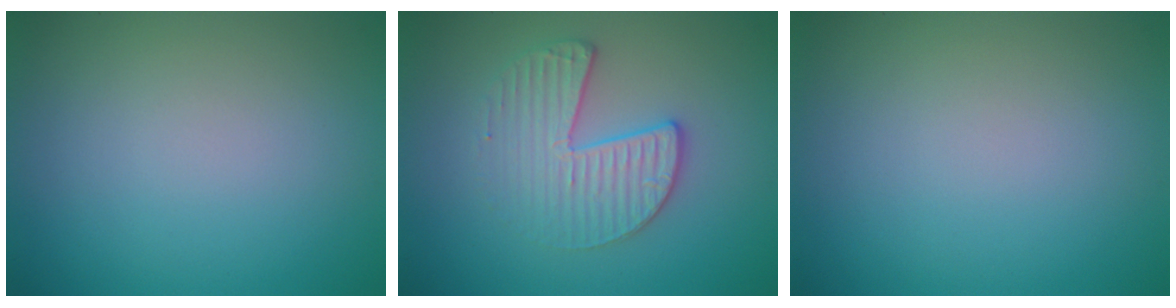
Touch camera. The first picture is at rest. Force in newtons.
{"total": 3.3, "press": 3.0, "slide": 1.3}
{"total": 0.0}